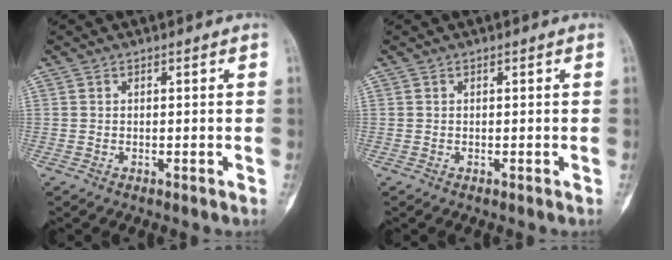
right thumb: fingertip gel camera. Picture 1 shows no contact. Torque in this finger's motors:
{"motor_torque": [0.00, 0.00, 0.16, 0.04, 0.01]}